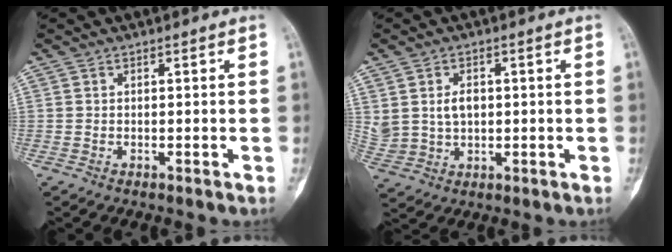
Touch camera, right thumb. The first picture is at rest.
{"total": 6.3, "force": [1.2, 4.7, 4.1], "torque": [-0.070, -0.002, 0.035]}